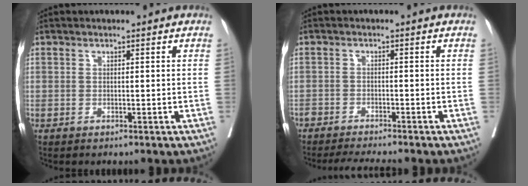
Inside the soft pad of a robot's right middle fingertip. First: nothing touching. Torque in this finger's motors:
{"motor_torque": [1.09, -1.05, 0.26, 0.15]}